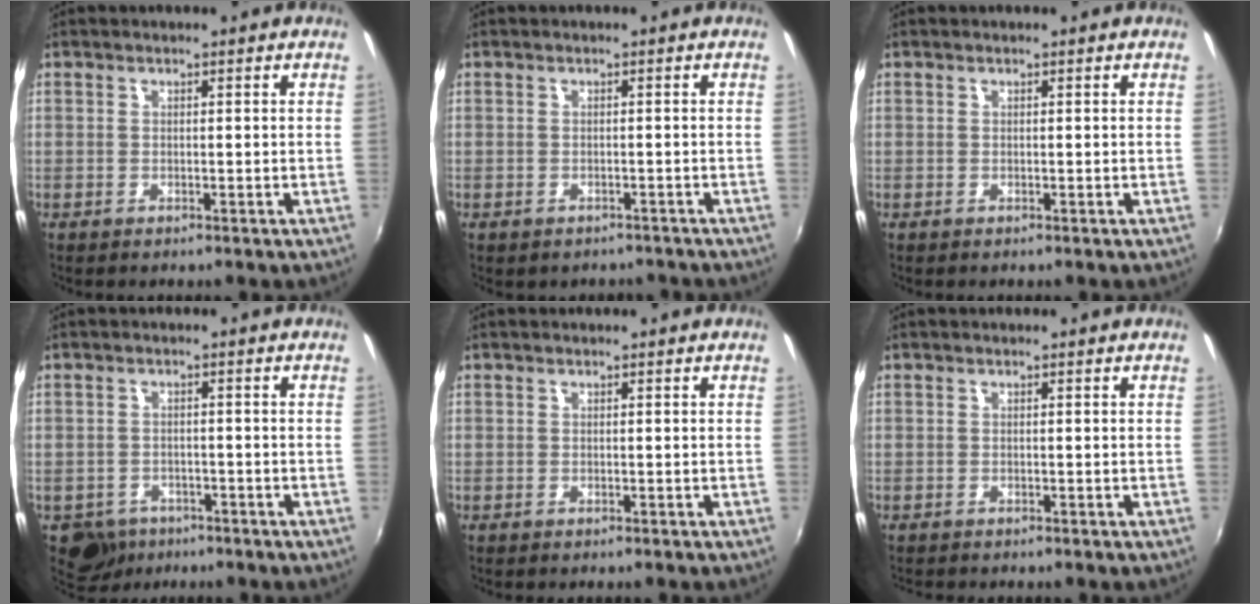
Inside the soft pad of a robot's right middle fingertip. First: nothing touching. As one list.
[{"total": 3.6, "force": [-3.0, 1.7, 1.1], "torque": [-0.023, -0.008, -0.032]}, {"total": 0.0}, {"total": 5.8, "force": [-3.7, 4.2, 1.4], "torque": [-0.046, -0.005, -0.056]}, {"total": 0.0}, {"total": 0.8, "force": [-0.8, 0.0, 0.2], "torque": [-0.005, -0.004, -0.012]}]